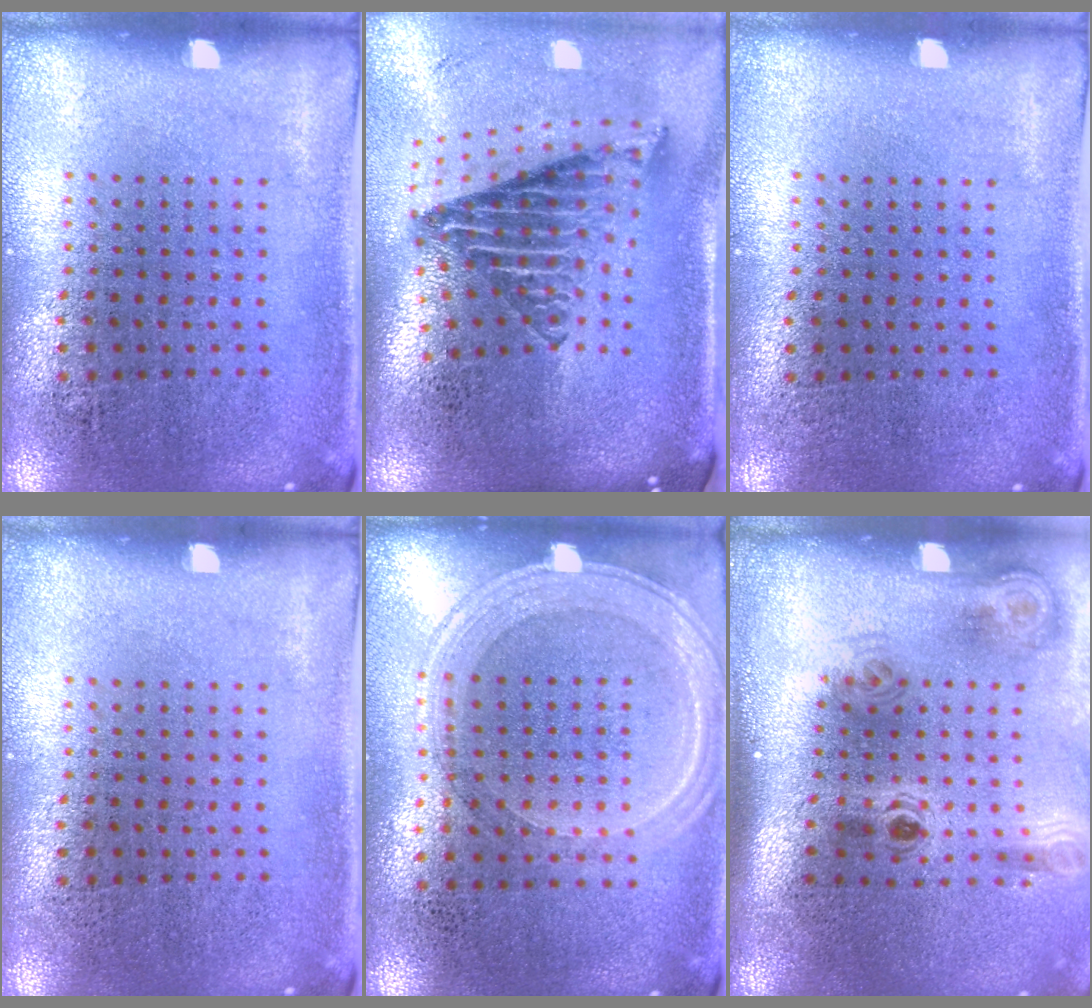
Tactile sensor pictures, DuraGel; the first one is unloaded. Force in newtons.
{"total": 2.8, "press": 1.7, "slide": 2.2}
{"total": 0.0}
{"total": 0.0}
{"total": 1.2, "press": 1.2, "slide": 0.3}
{"total": 2.2, "press": 1.5, "slide": 1.6}